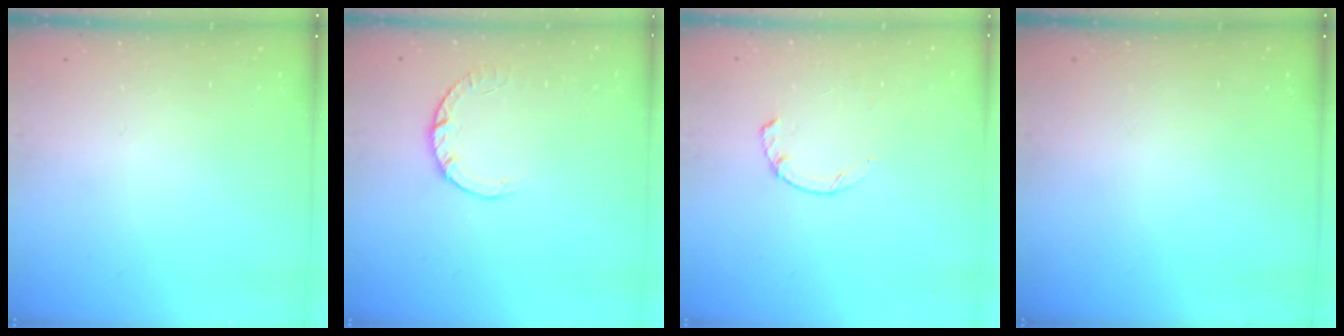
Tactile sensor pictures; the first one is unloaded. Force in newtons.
{"total": 2.8, "press": 2.8, "slide": 0.4}
{"total": 2.3, "press": 2.3, "slide": 0.4}
{"total": 0.0}